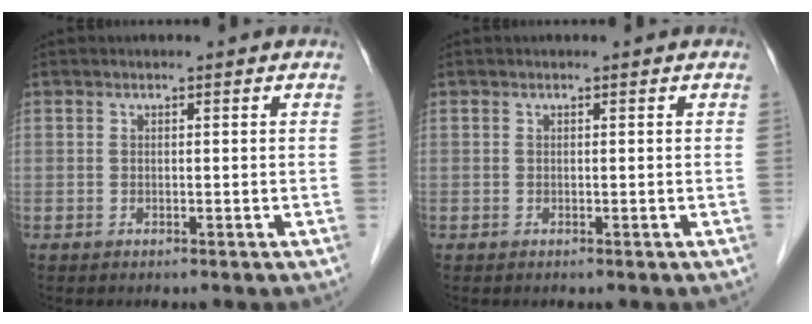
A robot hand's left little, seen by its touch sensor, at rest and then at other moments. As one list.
[{"total": 0.0}]